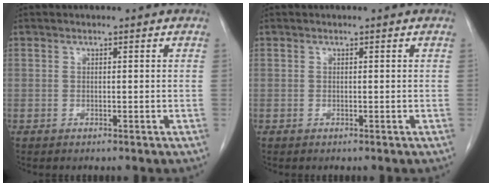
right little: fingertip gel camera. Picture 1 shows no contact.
{"total": 0.0}